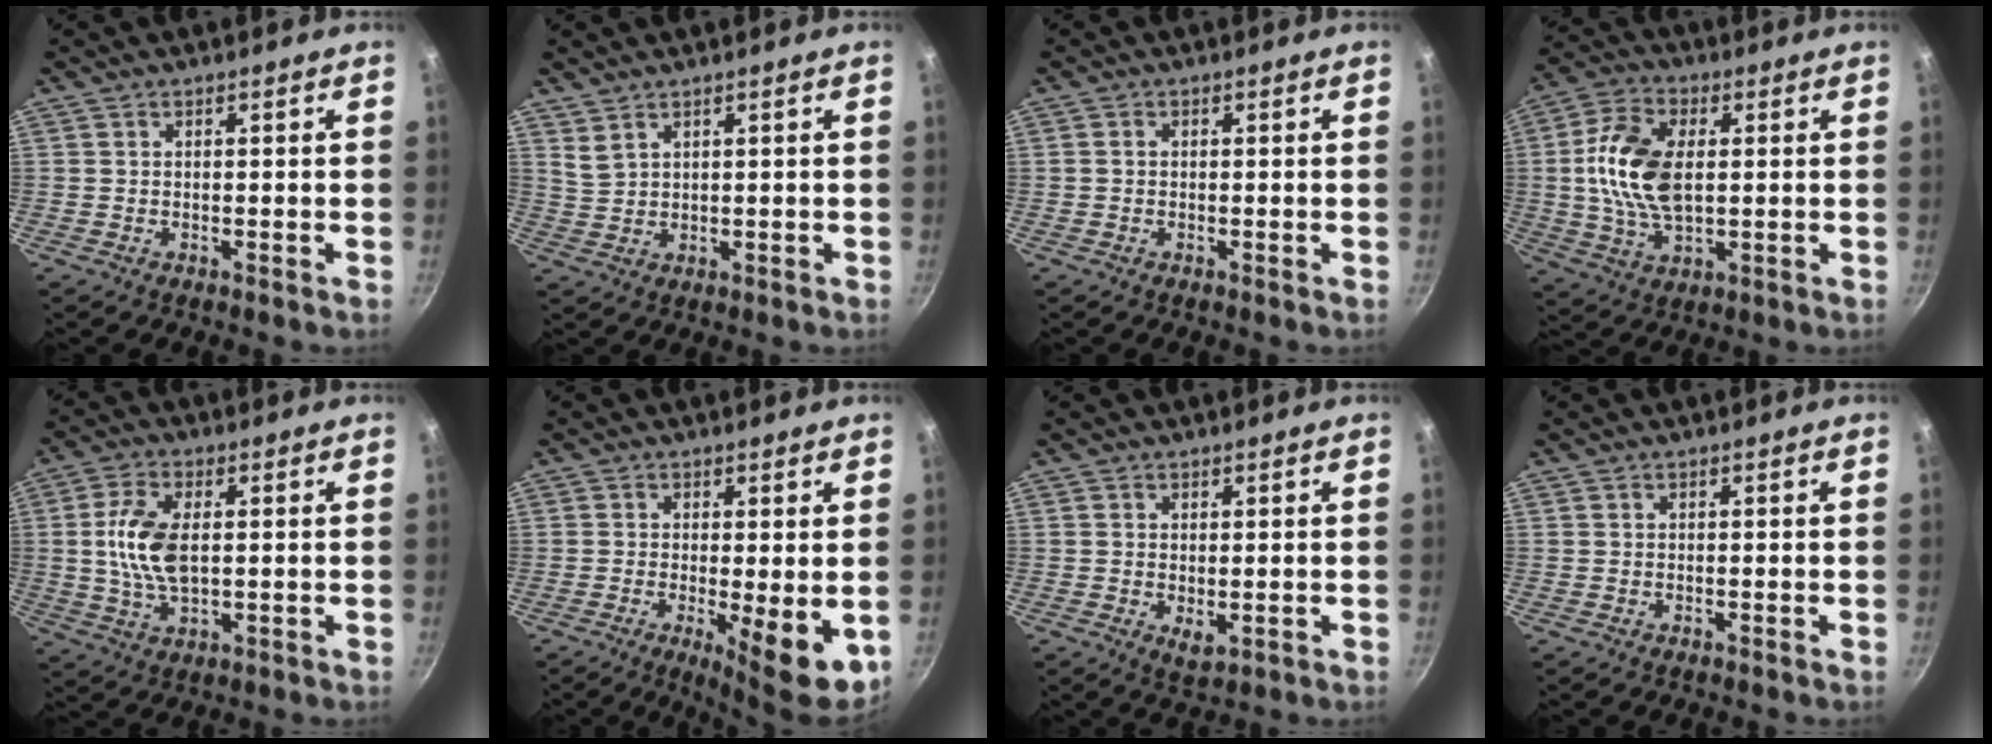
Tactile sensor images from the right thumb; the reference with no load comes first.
{"total": 2.7, "force": [2.0, 1.3, 1.1], "torque": [-0.016, -0.009, 0.049]}
{"total": 0.8, "force": [-0.1, 0.6, 0.4], "torque": [-0.007, 0.005, -0.003]}
{"total": 13.7, "force": [1.3, 8.0, 11.1], "torque": [-0.207, 0.007, 0.022]}
{"total": 9.9, "force": [0.9, 5.2, 8.3], "torque": [-0.166, 0.001, 0.019]}
{"total": 9.2, "force": [-1.6, 2.6, 8.7], "torque": [-0.109, -0.010, -0.011]}
{"total": 2.8, "force": [0.1, 1.6, 2.2], "torque": [-0.036, -0.009, 0.004]}
{"total": 0.0}